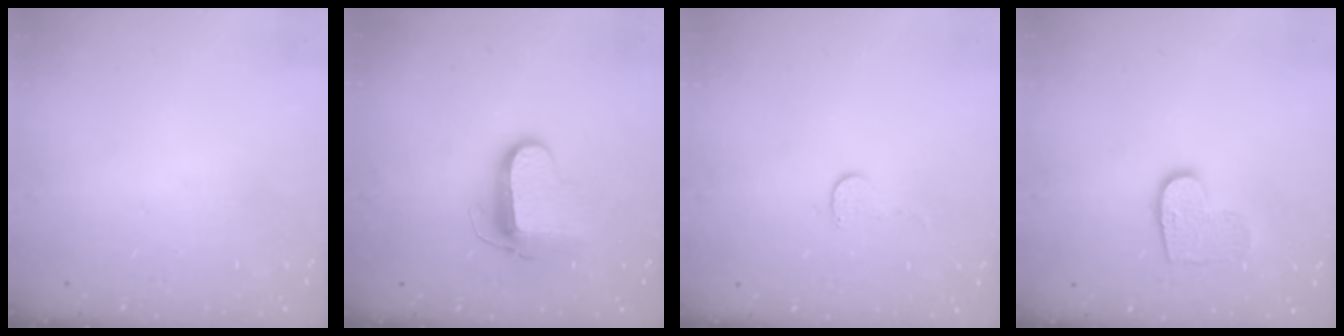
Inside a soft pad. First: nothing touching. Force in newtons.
{"total": 9.4, "press": 9.4, "slide": 0.7}
{"total": 4.6, "press": 4.6, "slide": 0.4}
{"total": 9.3, "press": 9.3, "slide": 0.4}